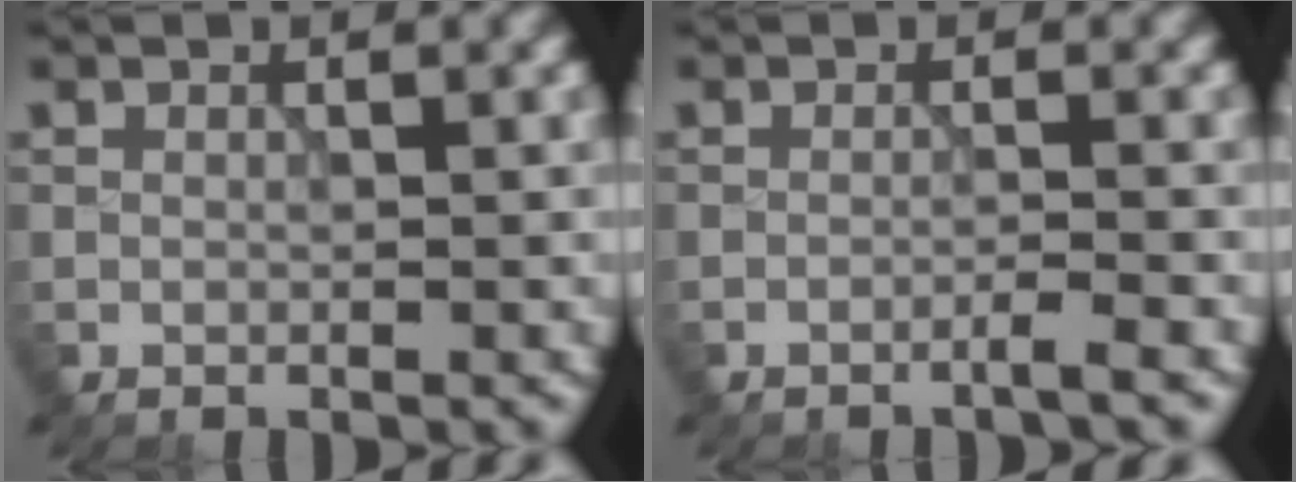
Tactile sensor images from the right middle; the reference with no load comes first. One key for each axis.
{"total": 1.5, "fx": -0.9, "fy": 0.2, "fz": 1.2, "tx": -0.011, "ty": 0.001, "tz": -0.028}